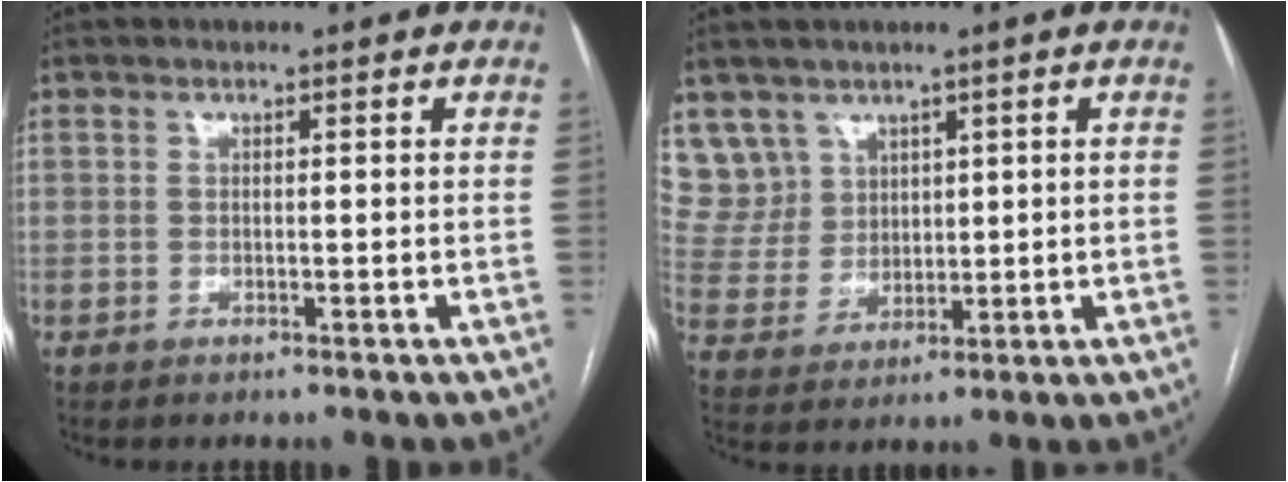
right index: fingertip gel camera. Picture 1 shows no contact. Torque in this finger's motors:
{"motor_torque": [-0.44, 0.35, 0.02, 0.00]}